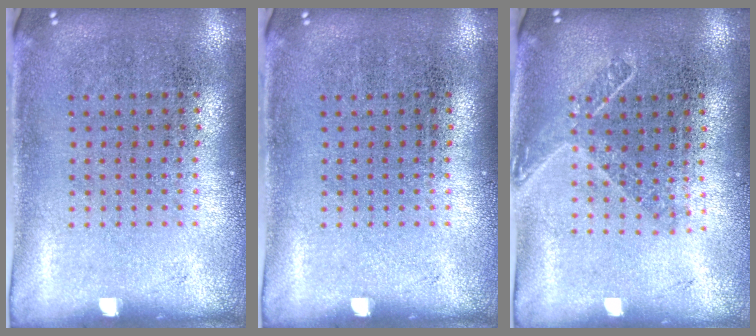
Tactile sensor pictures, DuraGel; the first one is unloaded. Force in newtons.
{"total": 0.0}
{"total": 1.5, "press": 1.2, "slide": 0.9}